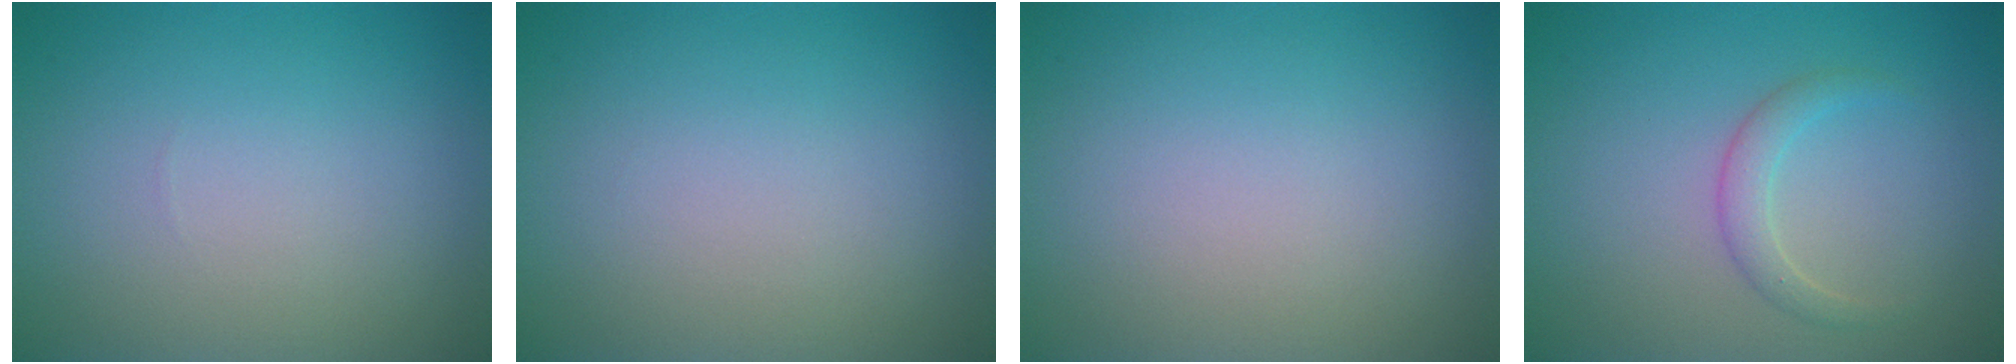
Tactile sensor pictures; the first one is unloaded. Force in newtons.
{"total": 0.0}
{"total": 0.0}
{"total": 1.7, "press": 1.7, "slide": 0.1}